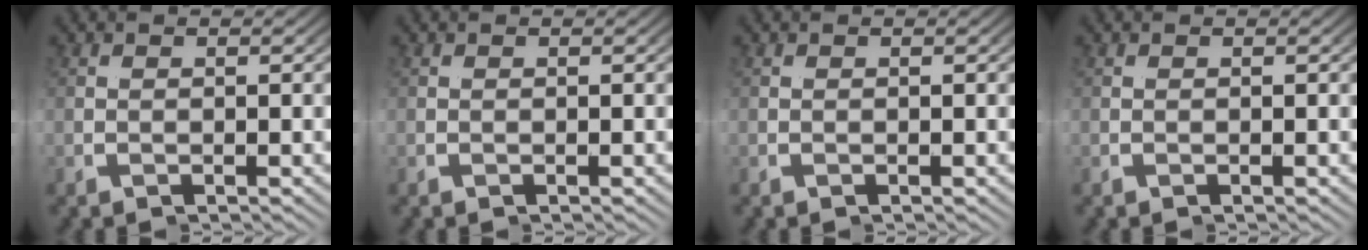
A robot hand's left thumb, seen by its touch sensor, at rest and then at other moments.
{"total": 0.0}
{"total": 0.0}
{"total": 0.0}